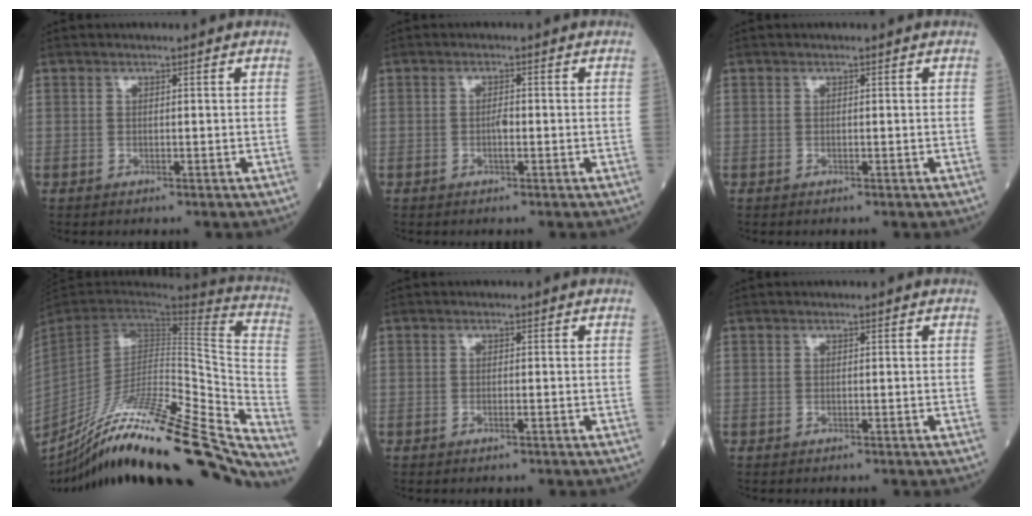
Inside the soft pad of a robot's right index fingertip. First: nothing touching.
{"total": 1.5, "force": [-0.3, 0.3, 1.4], "torque": [-0.027, 0.001, -0.007]}
{"total": 0.0}
{"total": 38.0, "force": [-31.5, 2.0, 21.2], "torque": [-0.260, -0.071, -0.472]}
{"total": 0.9, "force": [-0.4, 0.0, 0.8], "torque": [-0.017, -0.002, -0.007]}
{"total": 0.0}